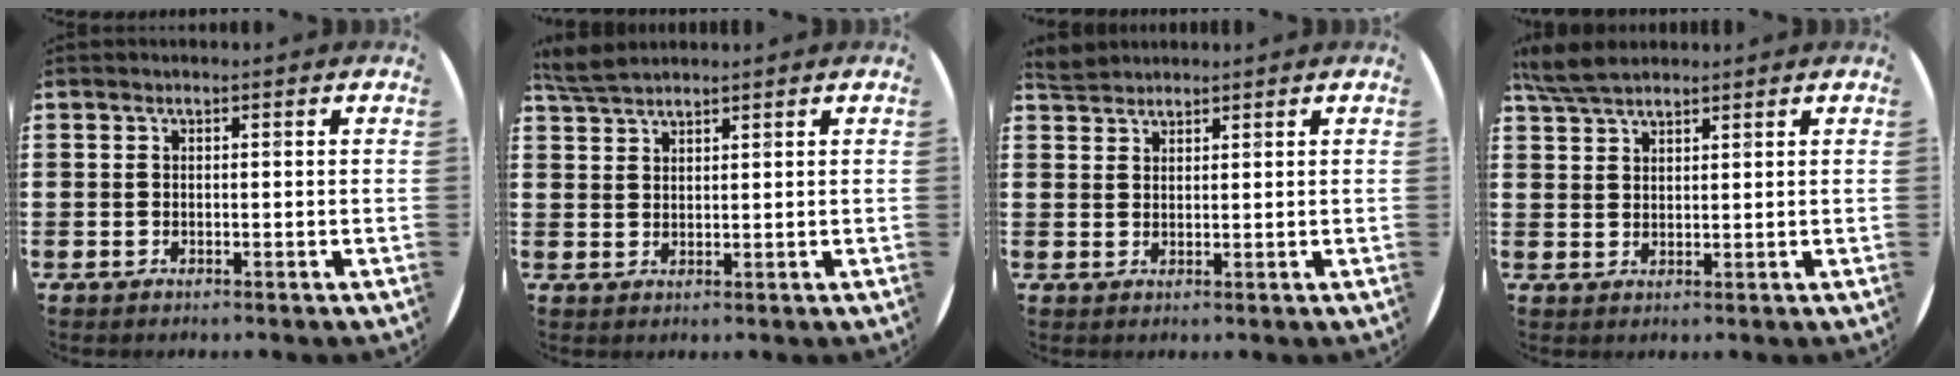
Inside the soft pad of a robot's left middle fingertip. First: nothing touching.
{"total": 3.4, "force": [3.2, 0.6, 1.1], "torque": [-0.029, 0.002, 0.061]}
{"total": 2.3, "force": [2.2, 0.6, 0.1], "torque": [0.002, 0.001, 0.042]}
{"total": 4.8, "force": [4.2, 1.2, 2.0], "torque": [-0.049, -0.001, 0.080]}